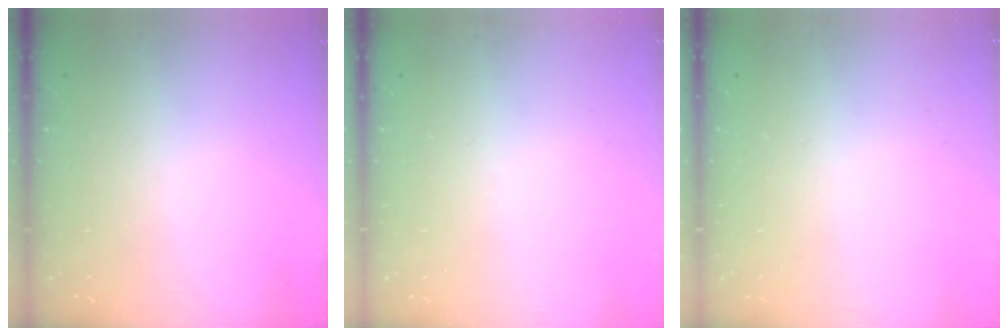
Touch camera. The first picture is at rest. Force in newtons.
{"total": 0.0}
{"total": 2.6, "press": 2.6, "slide": 0.2}